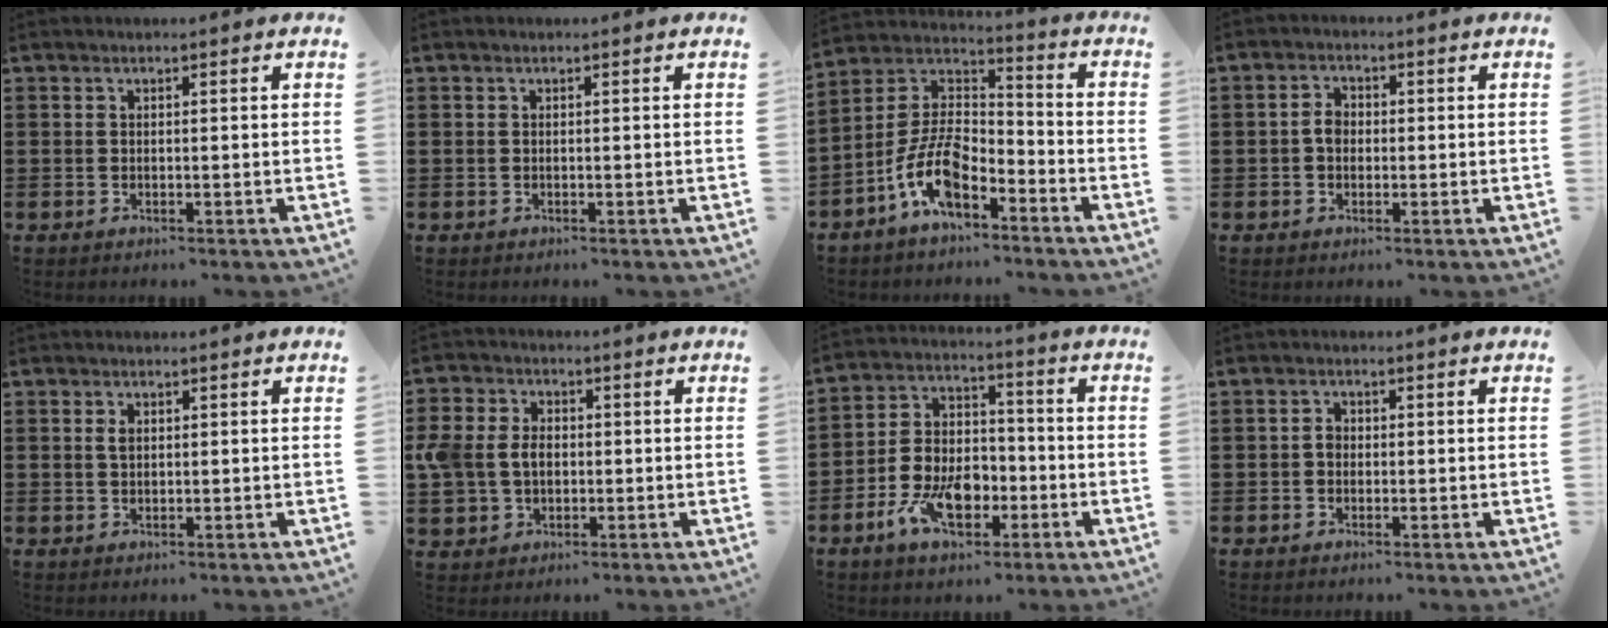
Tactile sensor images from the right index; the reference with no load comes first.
{"total": 0.0}
{"total": 10.3, "force": [-6.0, 4.5, 7.1], "torque": [-0.165, -0.002, -0.120]}
{"total": 2.7, "force": [-0.3, 1.9, 1.9], "torque": [-0.038, 0.006, -0.007]}
{"total": 1.4, "force": [0.4, 0.8, 1.1], "torque": [-0.025, 0.006, 0.007]}
{"total": 6.2, "force": [-0.3, 5.1, 3.6], "torque": [-0.108, 0.005, -0.013]}
{"total": 9.2, "force": [-3.9, 5.9, 5.8], "torque": [-0.131, 0.016, -0.071]}
{"total": 1.4, "force": [-0.2, 1.1, 0.9], "torque": [-0.019, 0.005, -0.005]}